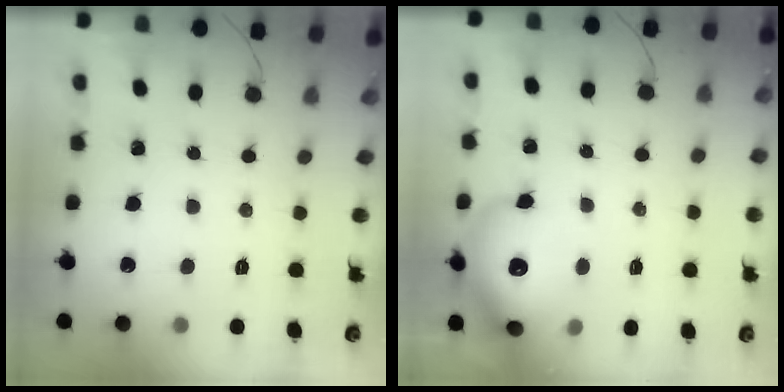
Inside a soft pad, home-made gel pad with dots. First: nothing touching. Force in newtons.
{"total": 16.4, "press": 16.2, "slide": 2.4}